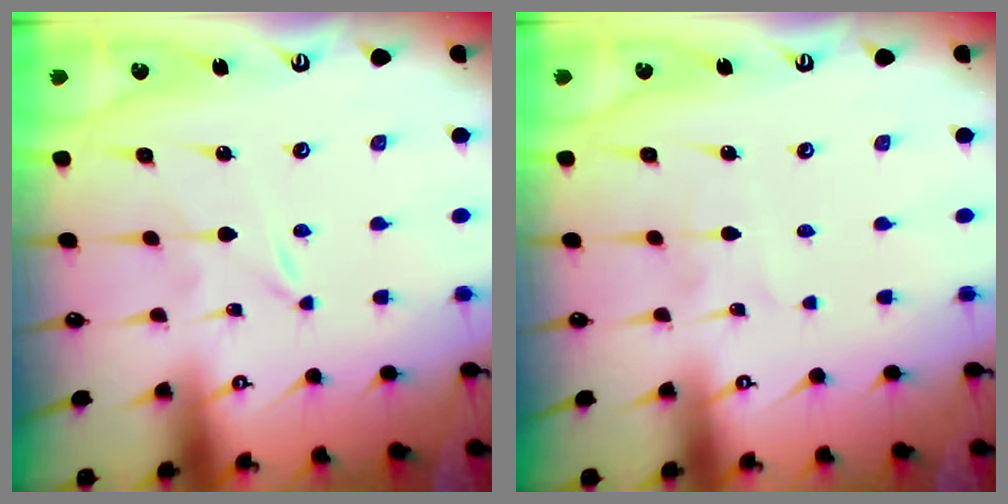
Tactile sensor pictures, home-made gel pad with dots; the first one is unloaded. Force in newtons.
{"total": 2.0, "press": 2.0, "slide": 0.1}